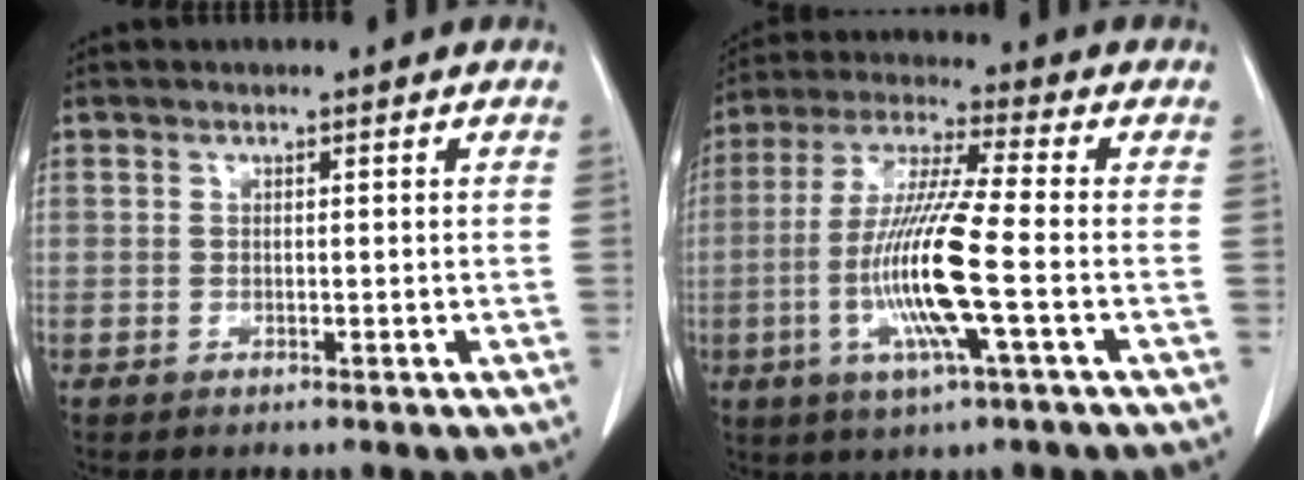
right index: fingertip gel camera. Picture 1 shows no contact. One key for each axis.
{"total": 13.4, "fx": -3.1, "fy": -0.1, "fz": 13.0, "tx": -0.269, "ty": -0.012, "tz": -0.066}